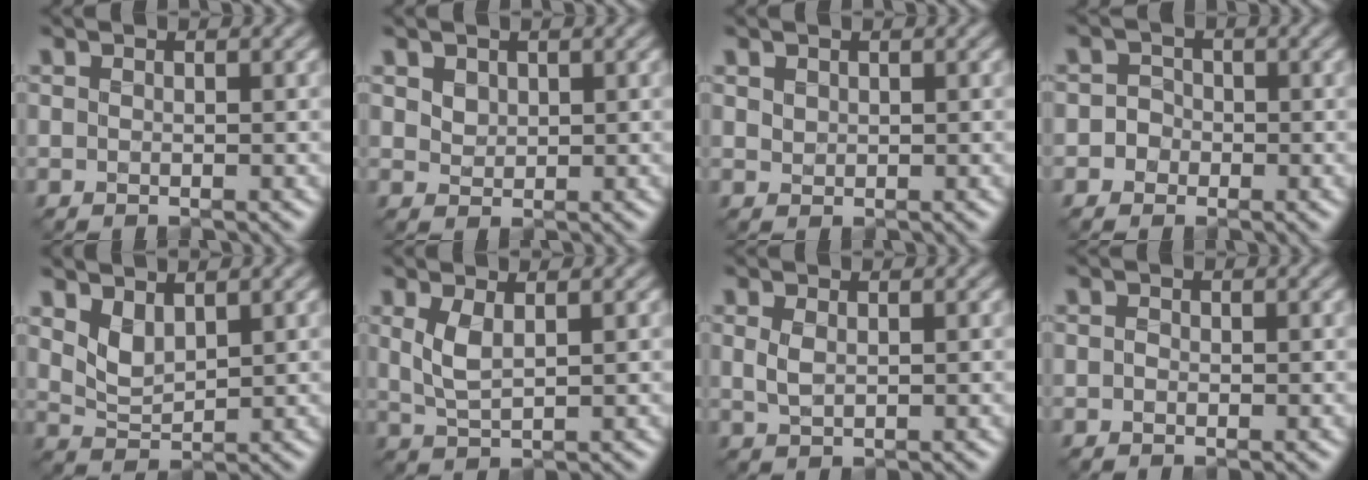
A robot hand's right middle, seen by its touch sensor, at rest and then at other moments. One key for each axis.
{"total": 1.8, "fx": 0.9, "fy": 1.3, "fz": 0.9, "tx": -0.022, "ty": -0.003, "tz": 0.022}
{"total": 0.8, "fx": 0.5, "fy": 0.6, "fz": 0.3, "tx": -0.008, "ty": -0.002, "tz": 0.009}
{"total": 2.1, "fx": -0.6, "fy": 2.0, "fz": 0.5, "tx": 0.018, "ty": 0.006, "tz": -0.025}
{"total": 2.5, "fx": 1.2, "fy": 1.3, "fz": 1.7, "tx": -0.041, "ty": -0.009, "tz": 0.026}
{"total": 2.2, "fx": 0.6, "fy": 0.8, "fz": 2.0, "tx": -0.050, "ty": -0.005, "tz": 0.015}
{"total": 1.2, "fx": 0.1, "fy": 0.6, "fz": 1.1, "tx": -0.028, "ty": -0.002, "tz": 0.006}
{"total": 0.6, "fx": -0.2, "fy": 0.5, "fz": 0.2, "tx": -0.003, "ty": -0.001, "tz": -0.011}